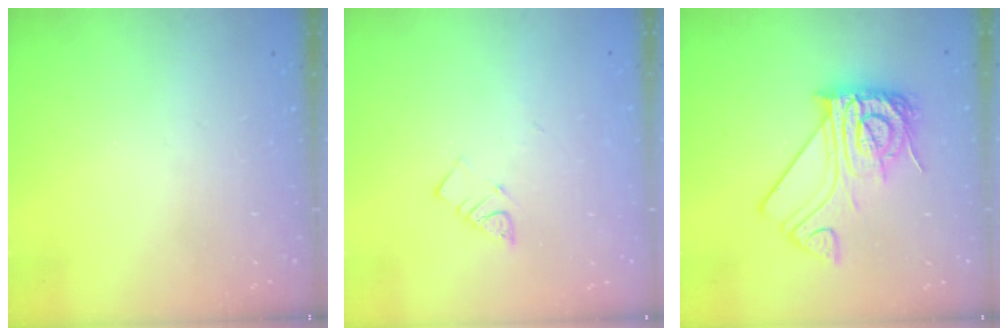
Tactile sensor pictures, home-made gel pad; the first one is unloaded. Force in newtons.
{"total": 3.7, "press": 3.7, "slide": 0.4}
{"total": 15.3, "press": 15.2, "slide": 1.6}